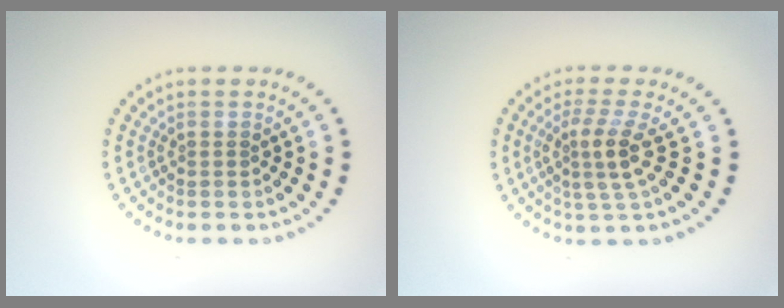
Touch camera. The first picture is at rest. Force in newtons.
{"total": 2.9, "press": 2.4, "slide": 1.7}